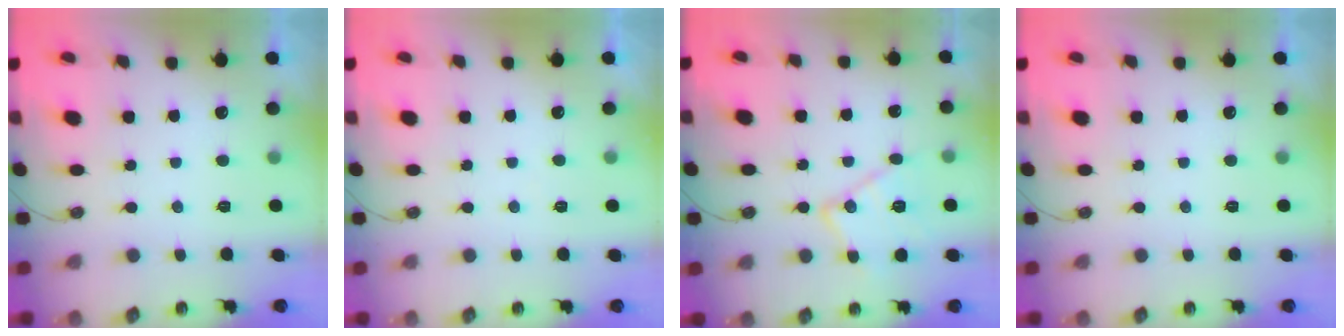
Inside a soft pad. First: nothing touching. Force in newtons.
{"total": 2.3, "press": 2.2, "slide": 0.4}
{"total": 13.6, "press": 13.6, "slide": 1.0}
{"total": 0.0}